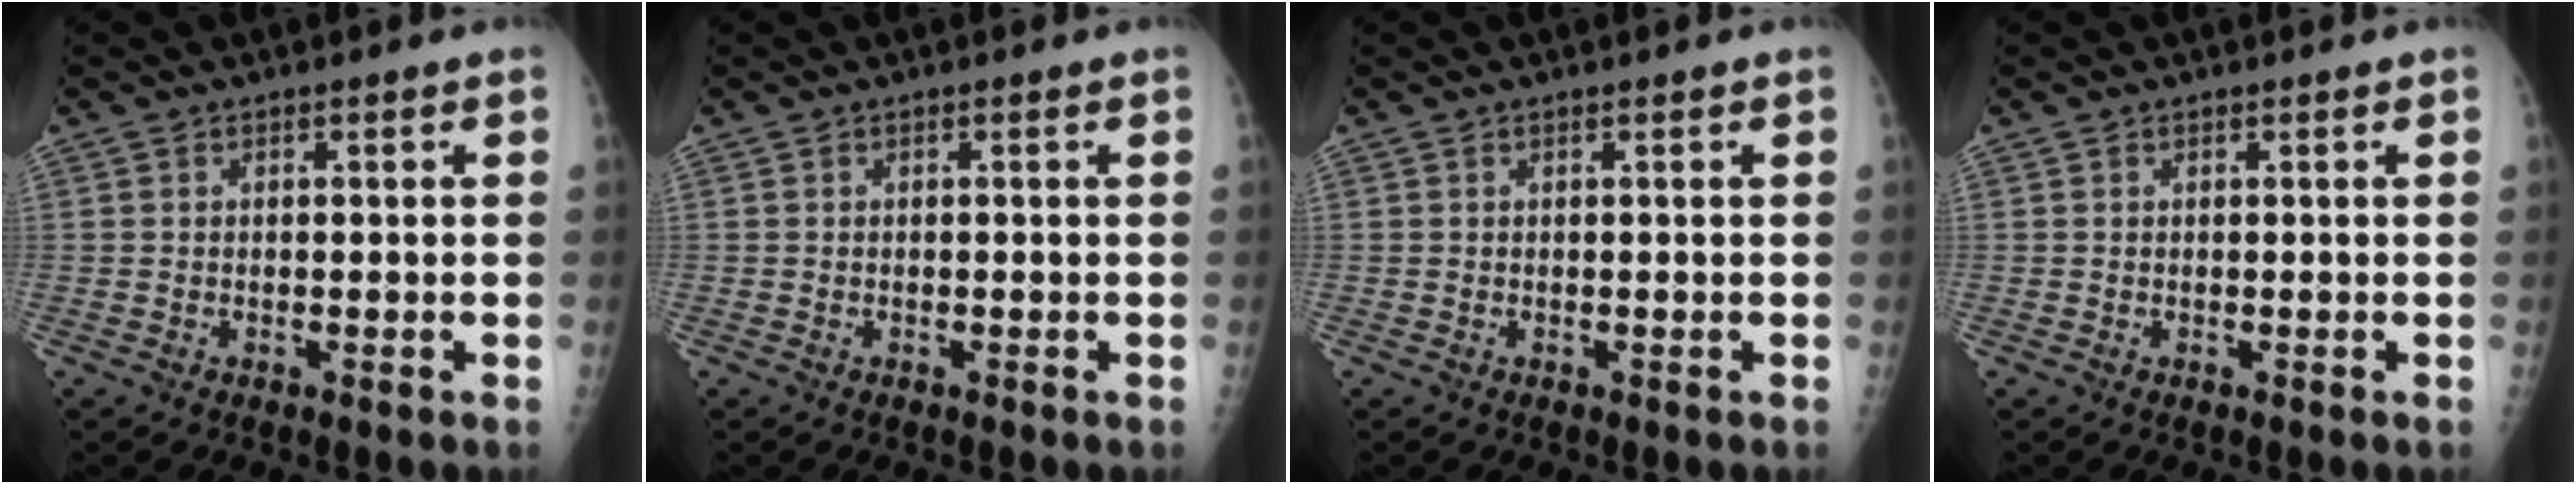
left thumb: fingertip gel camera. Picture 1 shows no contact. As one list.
[{"total": 0.0}, {"total": 0.0}, {"total": 0.0}]